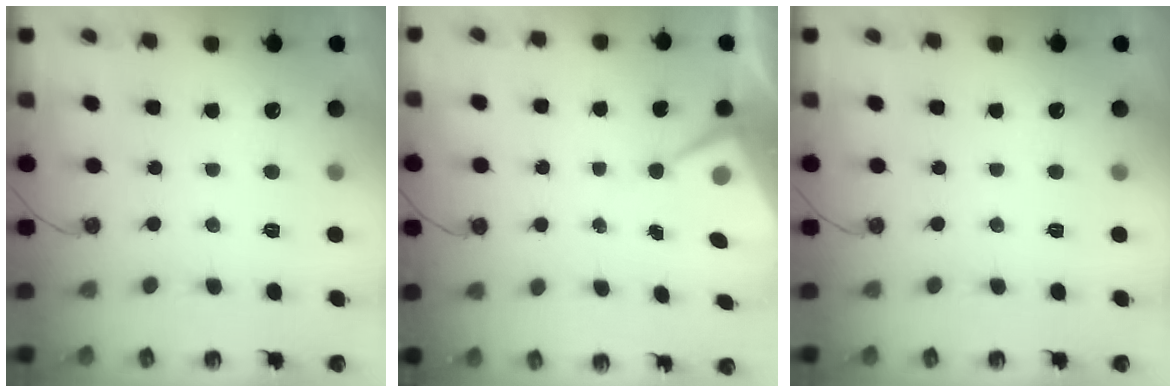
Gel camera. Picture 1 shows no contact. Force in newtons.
{"total": 8.2, "press": 8.2, "slide": 0.1}
{"total": 0.0}